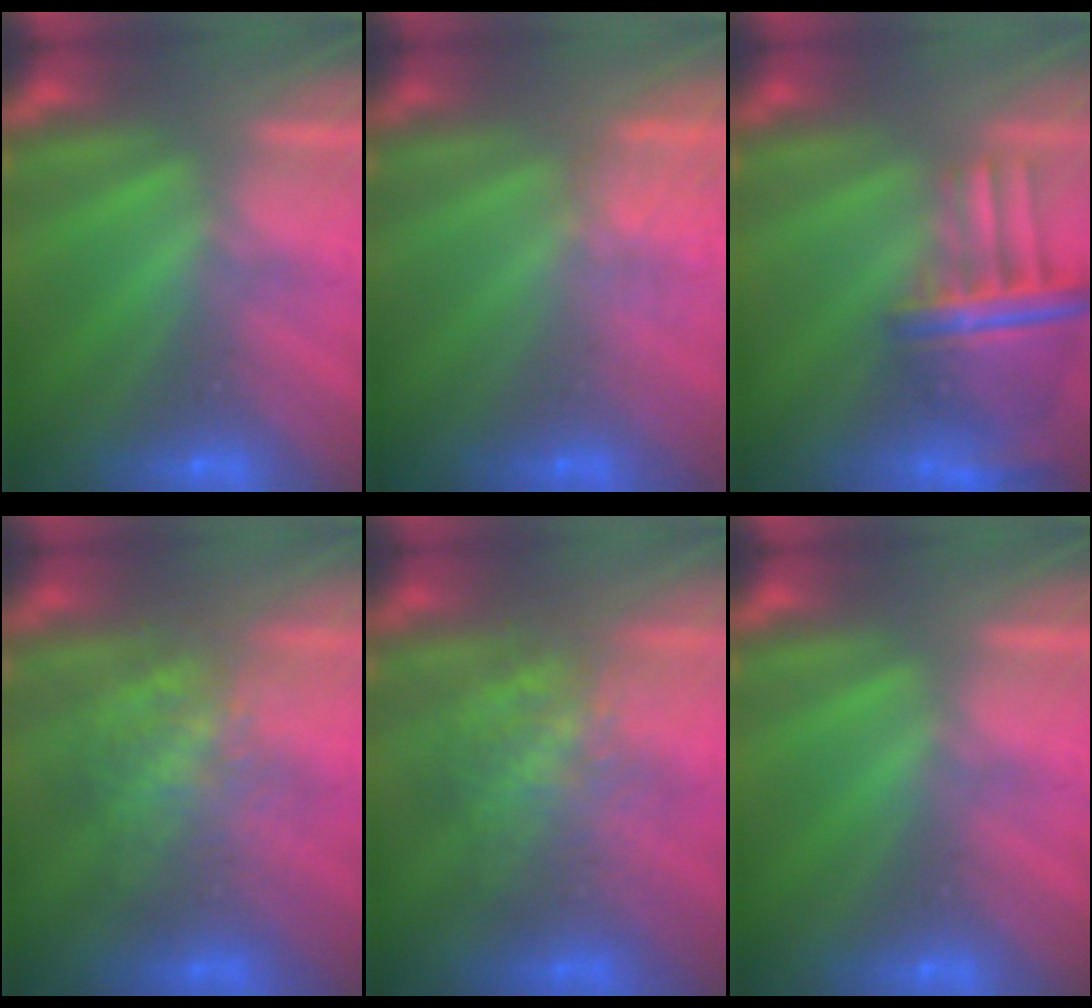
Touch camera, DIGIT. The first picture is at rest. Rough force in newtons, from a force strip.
{"total": 1.8}
{"total": 7.8}
{"total": 2.1}
{"total": 2.1}
{"total": 0.0}